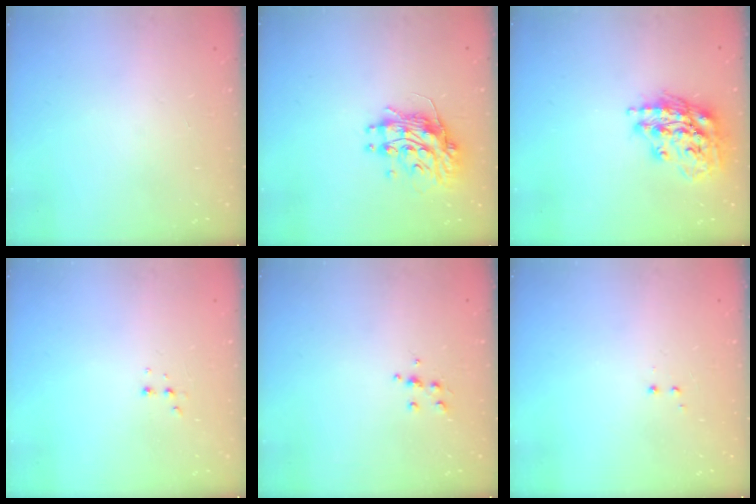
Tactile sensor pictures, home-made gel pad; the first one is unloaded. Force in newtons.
{"total": 12.2, "press": 12.1, "slide": 0.9}
{"total": 17.6, "press": 17.5, "slide": 1.7}
{"total": 2.9, "press": 2.8, "slide": 1.0}
{"total": 5.5, "press": 5.4, "slide": 0.9}
{"total": 1.2, "press": 1.1, "slide": 0.6}